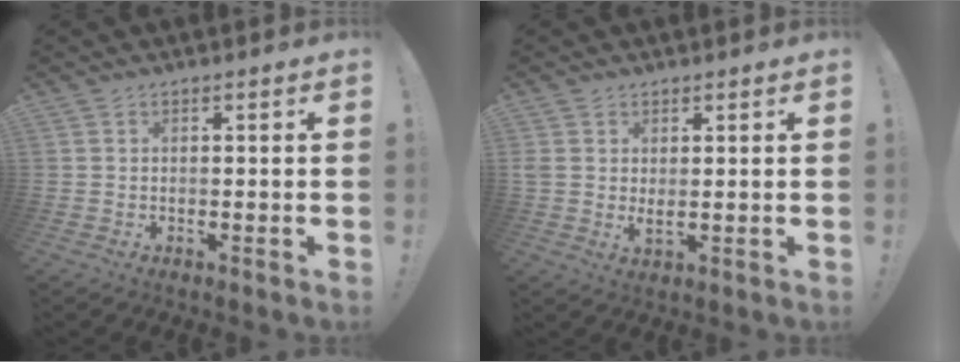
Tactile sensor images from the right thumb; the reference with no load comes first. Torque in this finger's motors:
{"motor_torque": [-0.01, 0.10, 0.54, -0.17, 0.02]}